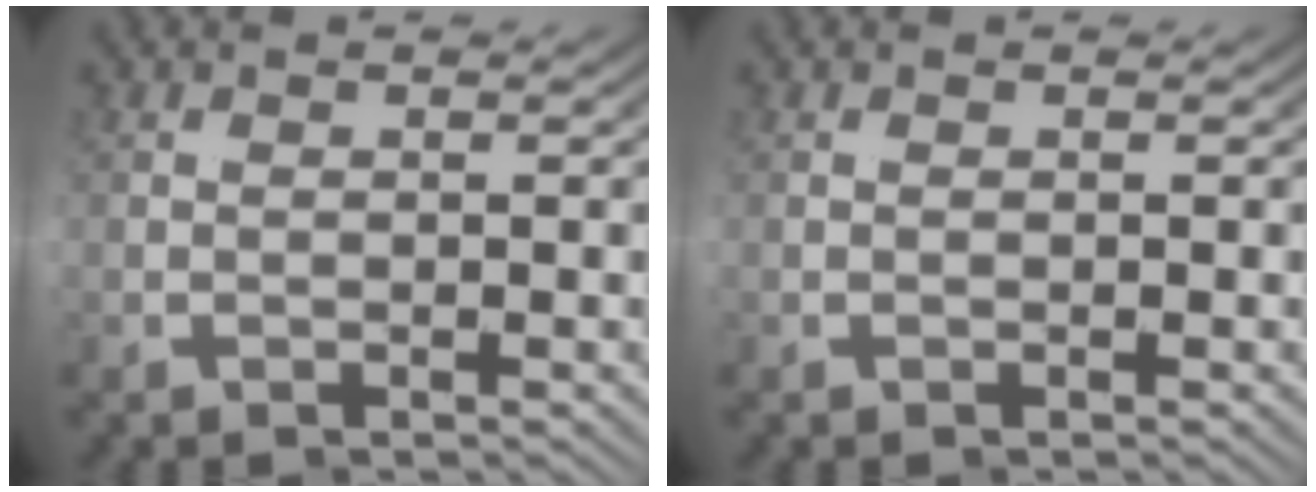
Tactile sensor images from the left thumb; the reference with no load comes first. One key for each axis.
{"total": 0.0}